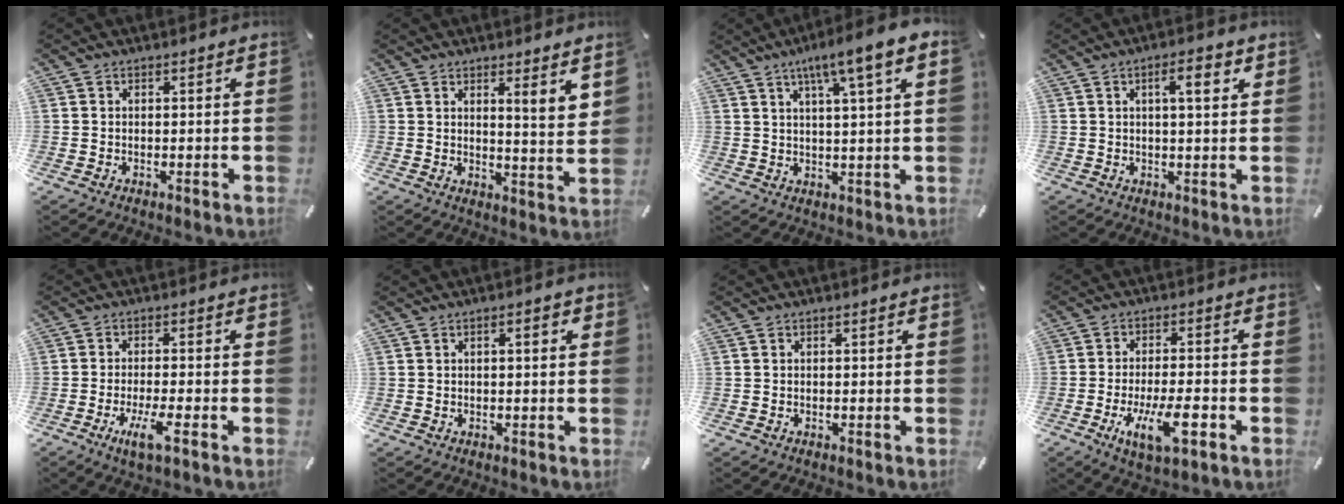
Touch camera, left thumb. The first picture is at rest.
{"total": 5.1, "force": [3.6, 0.1, 3.7], "torque": [-0.056, -0.036, 0.055]}
{"total": 8.8, "force": [4.8, 0.6, 7.4], "torque": [-0.123, -0.022, 0.078]}
{"total": 5.6, "force": [2.2, 1.4, 5.0], "torque": [-0.072, -0.007, 0.027]}
{"total": 6.7, "force": [-2.7, 1.3, 6.0], "torque": [-0.119, -0.013, -0.049]}
{"total": 2.0, "force": [0.6, 0.6, 1.8], "torque": [-0.028, 0.003, 0.006]}
{"total": 0.0}
{"total": 11.3, "force": [-4.3, 3.8, 9.7], "torque": [-0.180, -0.001, -0.076]}